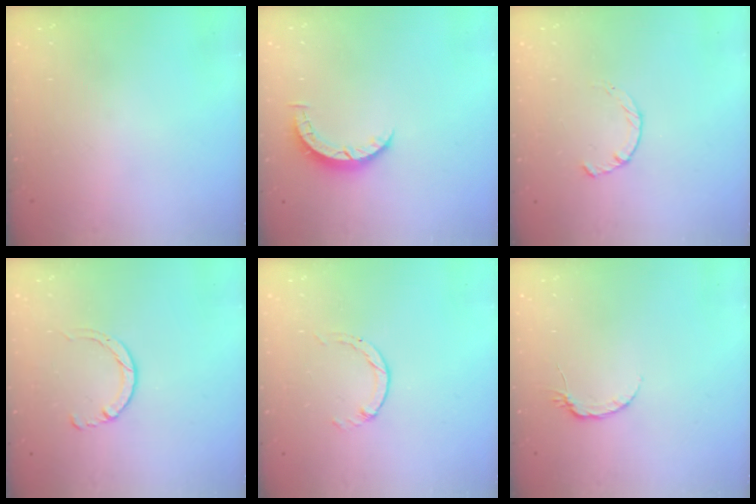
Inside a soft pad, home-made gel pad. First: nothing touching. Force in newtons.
{"total": 3.6, "press": 3.6, "slide": 0.4}
{"total": 2.2, "press": 2.2, "slide": 0.4}
{"total": 2.9, "press": 2.8, "slide": 0.4}
{"total": 0.0}
{"total": 5.3, "press": 5.2, "slide": 0.6}